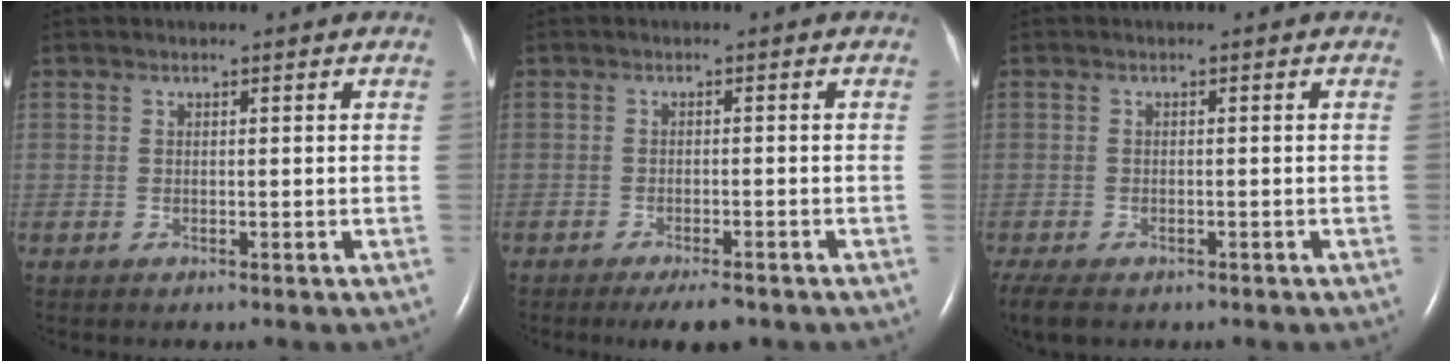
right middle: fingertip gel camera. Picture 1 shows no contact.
{"total": 4.3, "force": [-3.2, 1.0, 2.6], "torque": [-0.038, -0.005, -0.047]}
{"total": 7.3, "force": [-5.1, 3.6, 3.8], "torque": [-0.088, -0.016, -0.078]}